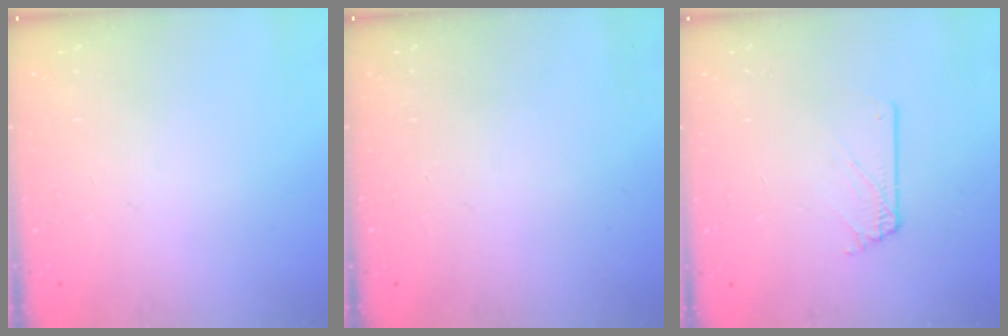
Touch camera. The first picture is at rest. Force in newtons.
{"total": 0.0}
{"total": 1.5, "press": 1.5, "slide": 0.1}